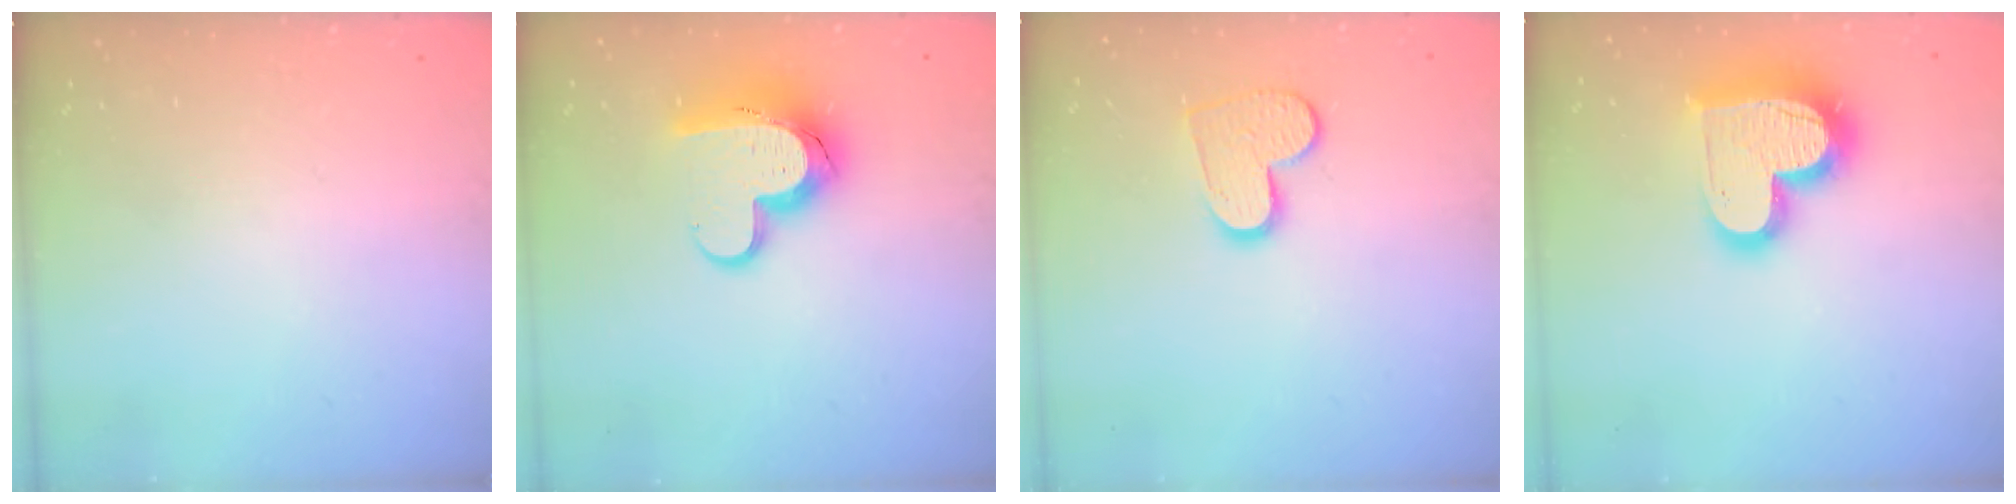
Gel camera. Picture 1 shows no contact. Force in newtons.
{"total": 13.6, "press": 13.5, "slide": 1.3}
{"total": 10.8, "press": 10.7, "slide": 0.9}
{"total": 18.8, "press": 18.7, "slide": 1.6}